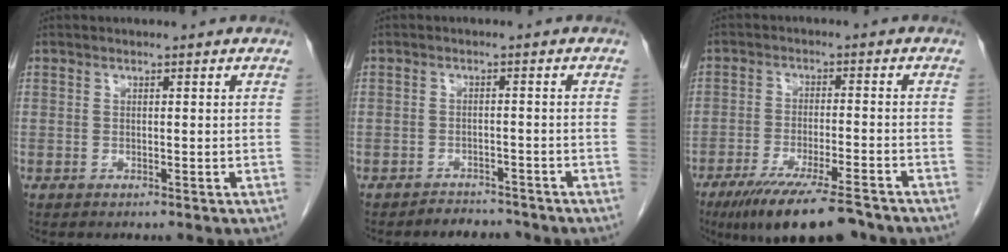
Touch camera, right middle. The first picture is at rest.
{"total": 3.4, "force": [-3.1, 1.3, -0.3], "torque": [0.003, 0.001, -0.046]}
{"total": 17.3, "force": [-12.9, 8.0, 8.3], "torque": [-0.119, 0.003, -0.162]}